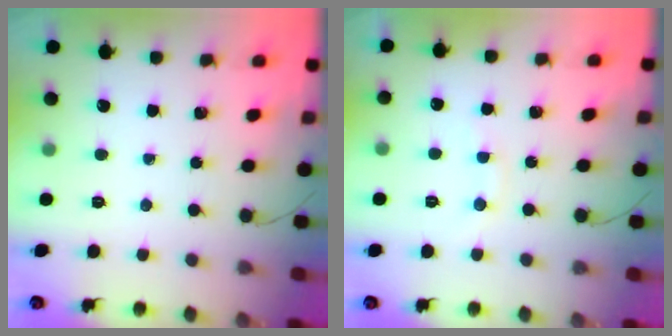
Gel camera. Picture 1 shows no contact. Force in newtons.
{"total": 6.4, "press": 6.3, "slide": 1.3}